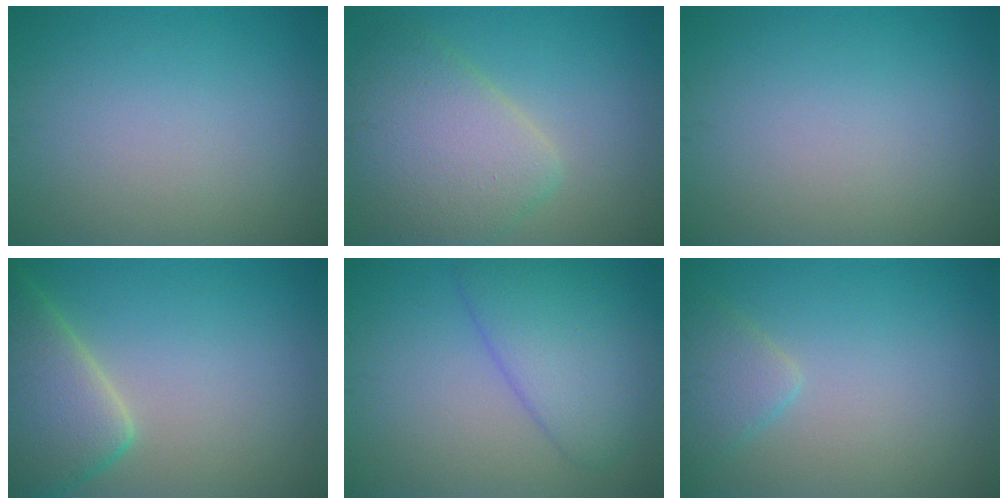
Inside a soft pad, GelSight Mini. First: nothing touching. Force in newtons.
{"total": 6.8, "press": 6.8, "slide": 0.4}
{"total": 0.0}
{"total": 7.4, "press": 7.4, "slide": 0.6}
{"total": 5.6, "press": 5.6, "slide": 0.2}
{"total": 2.4, "press": 2.4, "slide": 0.2}